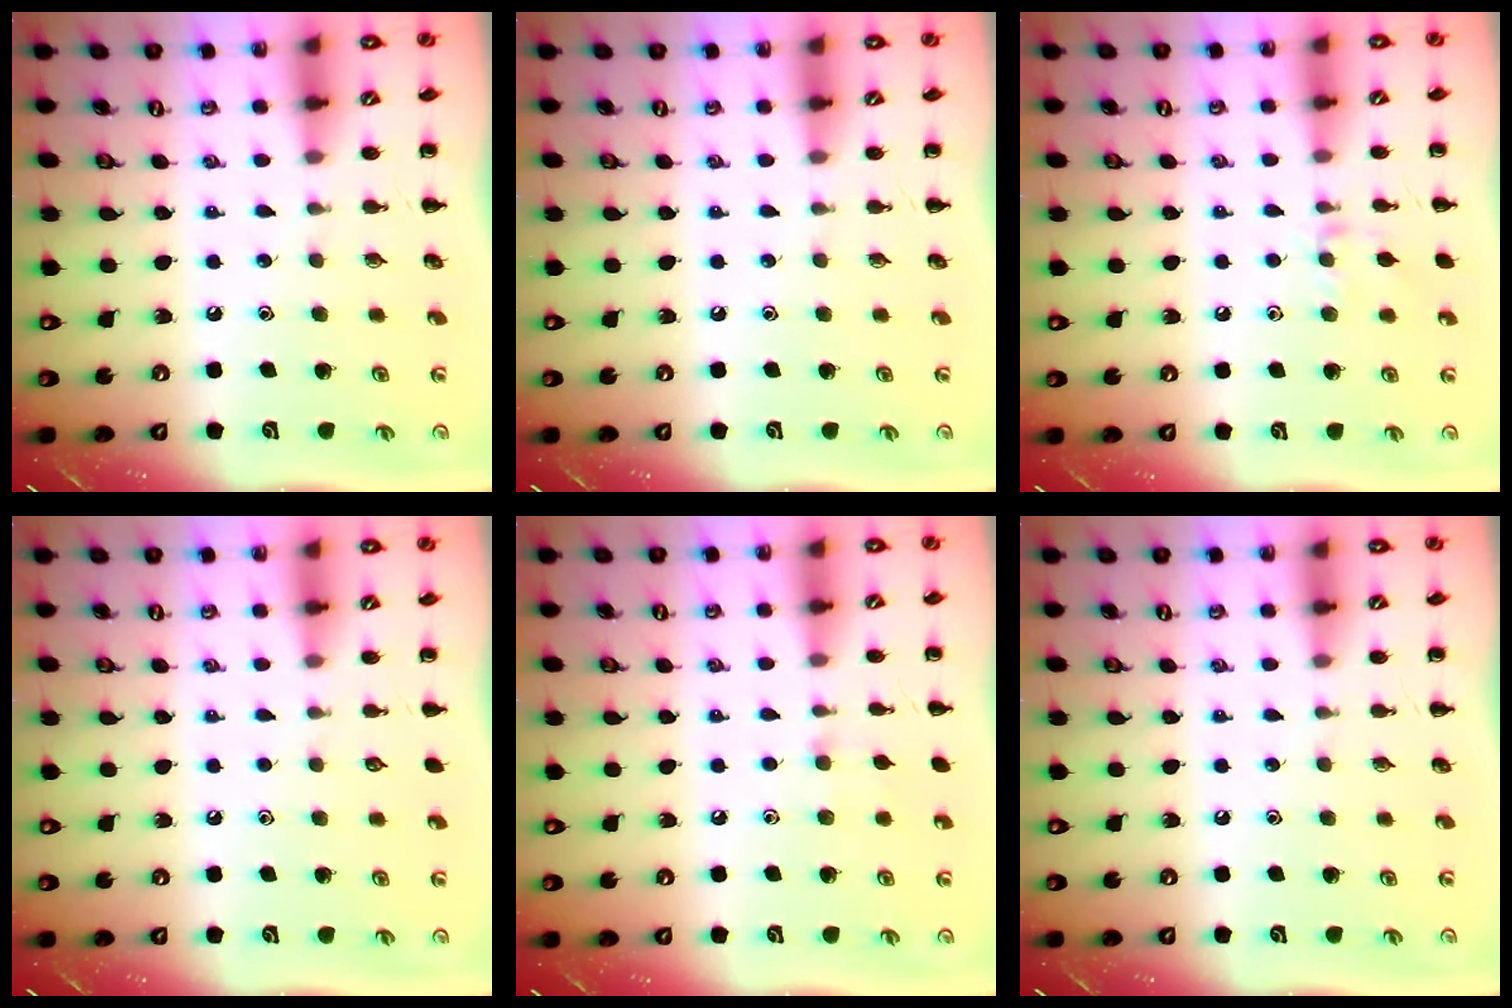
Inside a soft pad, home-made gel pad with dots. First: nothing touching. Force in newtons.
{"total": 0.0}
{"total": 6.5, "press": 6.4, "slide": 1.3}
{"total": 0.0}
{"total": 4.7, "press": 4.3, "slide": 1.9}
{"total": 0.0}